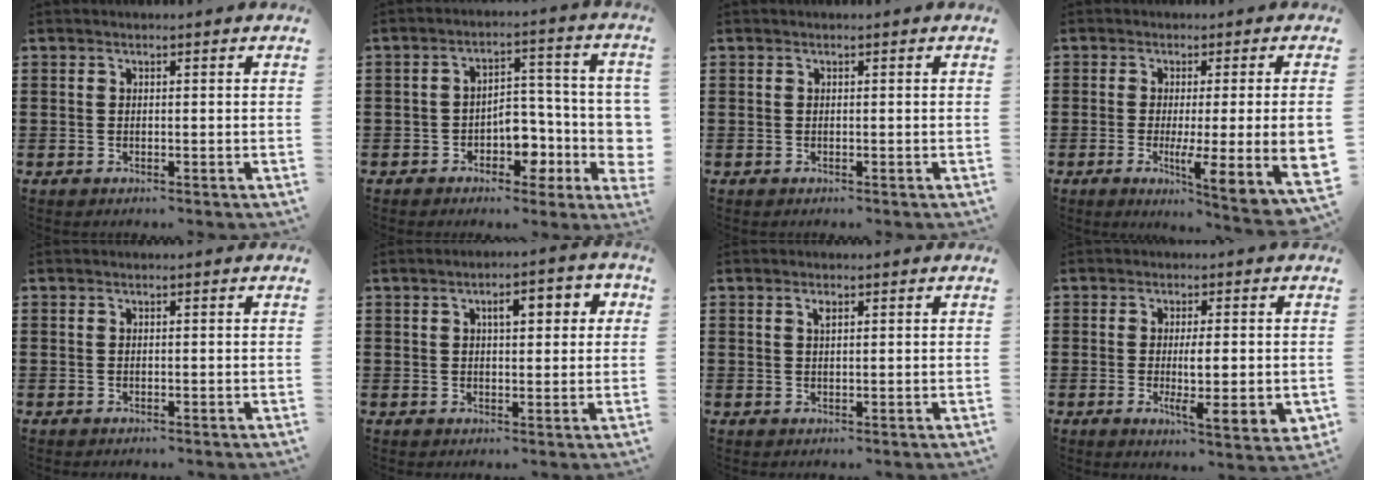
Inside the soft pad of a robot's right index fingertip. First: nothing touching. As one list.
[{"total": 6.2, "force": [-2.3, 4.2, 3.9], "torque": [-0.055, 0.007, -0.044]}, {"total": 0.0}, {"total": 8.2, "force": [-0.7, 0.8, 8.1], "torque": [-0.132, -0.030, -0.012]}, {"total": 0.0}, {"total": 4.3, "force": [1.3, 1.8, 3.7], "torque": [-0.053, 0.002, 0.012]}, {"total": 1.2, "force": [0.6, 0.4, 1.0], "torque": [-0.022, 0.005, 0.009]}, {"total": 6.0, "force": [-0.4, 1.1, 5.9], "torque": [-0.094, -0.016, -0.012]}]